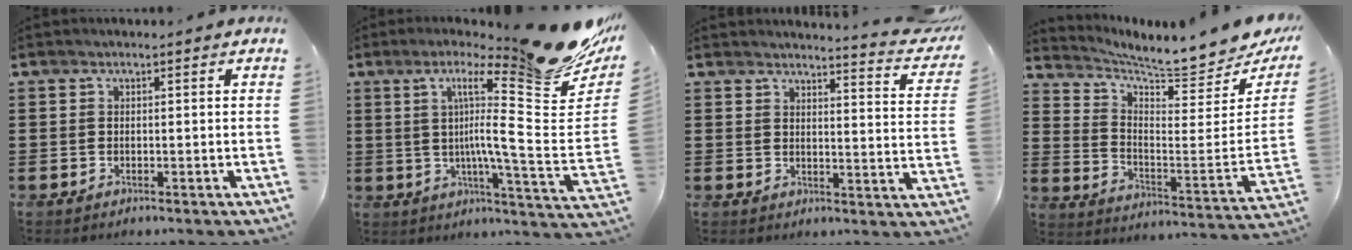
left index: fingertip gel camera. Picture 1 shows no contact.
{"total": 18.9, "force": [10.9, 1.3, 15.3], "torque": [-0.242, -0.099, 0.155]}
{"total": 3.5, "force": [3.3, -0.4, 1.0], "torque": [-0.020, -0.033, 0.049]}
{"total": 6.2, "force": [6.0, 0.2, 1.5], "torque": [-0.049, -0.065, 0.094]}